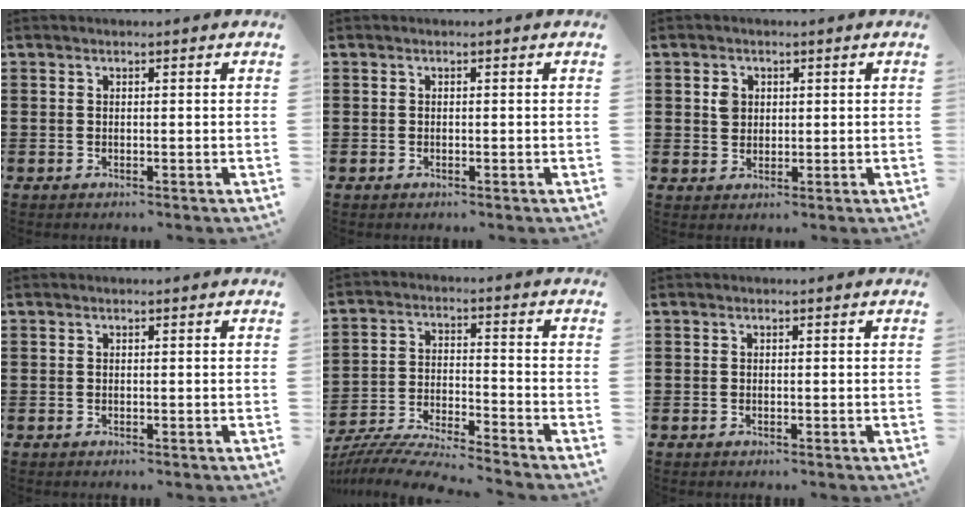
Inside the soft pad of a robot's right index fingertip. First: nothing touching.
{"total": 0.0}
{"total": 2.4, "force": [0.7, 2.1, 1.1], "torque": [-0.029, 0.010, 0.012]}
{"total": 0.0}
{"total": 7.2, "force": [-7.0, -0.3, 1.5], "torque": [-0.044, -0.006, -0.142]}
{"total": 0.0}